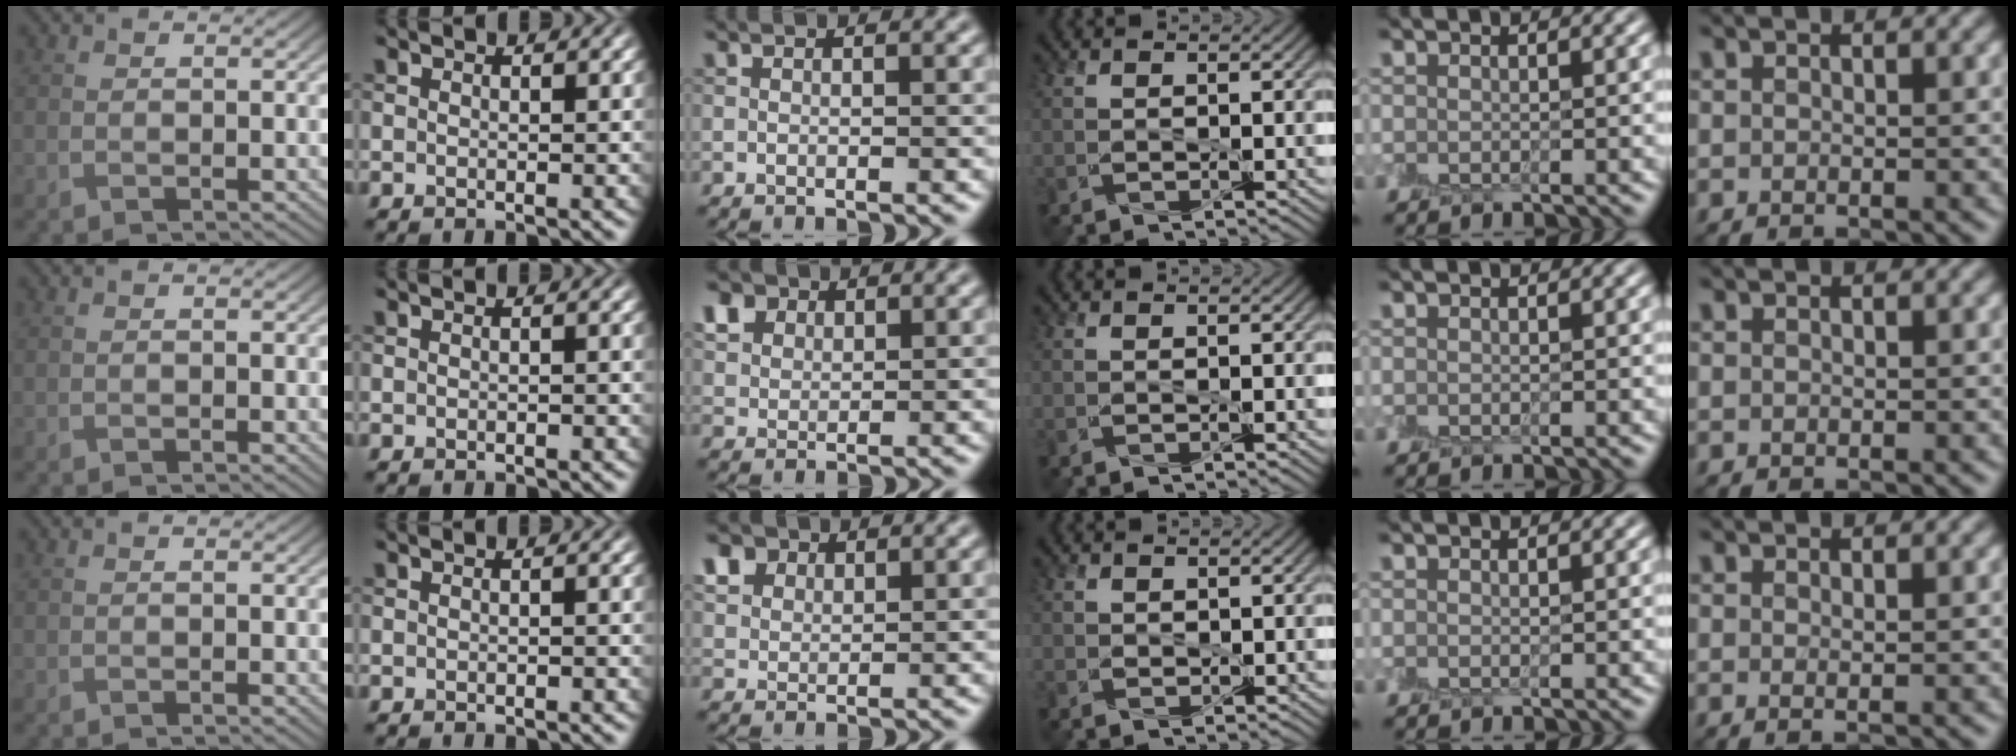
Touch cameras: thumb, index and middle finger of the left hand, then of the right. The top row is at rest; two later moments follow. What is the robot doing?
{"motion": "peel", "object": "lint roller sheet"}